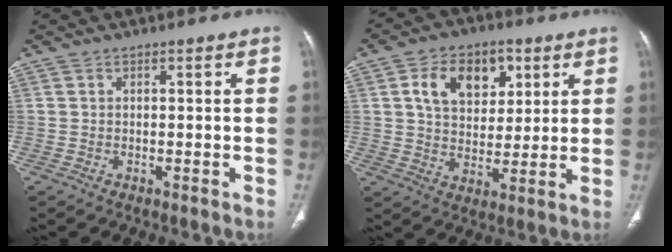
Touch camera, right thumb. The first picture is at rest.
{"total": 12.4, "force": [4.6, 8.6, 7.7], "torque": [-0.085, -0.009, 0.080]}